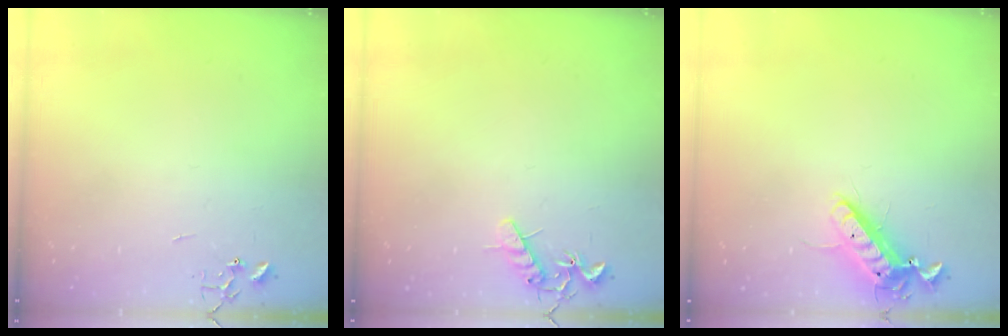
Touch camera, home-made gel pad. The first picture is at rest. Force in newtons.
{"total": 8.0, "press": 8.0, "slide": 0.4}
{"total": 12.2, "press": 12.0, "slide": 2.3}